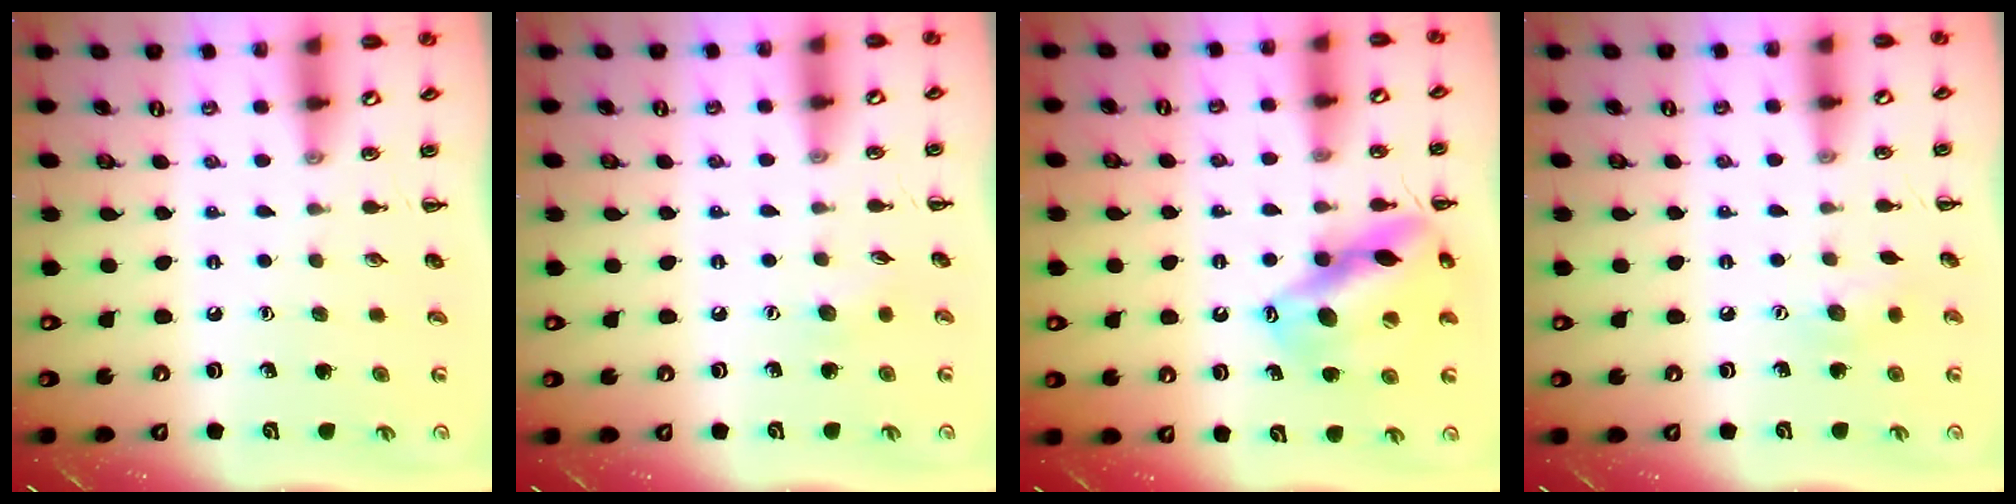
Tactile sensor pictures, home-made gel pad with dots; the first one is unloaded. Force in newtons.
{"total": 3.9, "press": 3.7, "slide": 1.0}
{"total": 16.6, "press": 16.3, "slide": 3.0}
{"total": 6.9, "press": 6.8, "slide": 1.3}